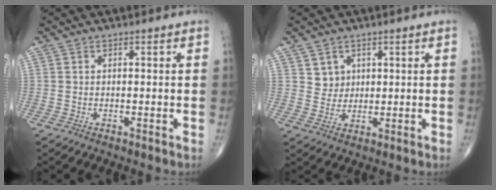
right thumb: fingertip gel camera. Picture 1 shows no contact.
{"total": 3.4, "force": [1.8, 2.9, 0.3], "torque": [0.015, -0.014, 0.035]}